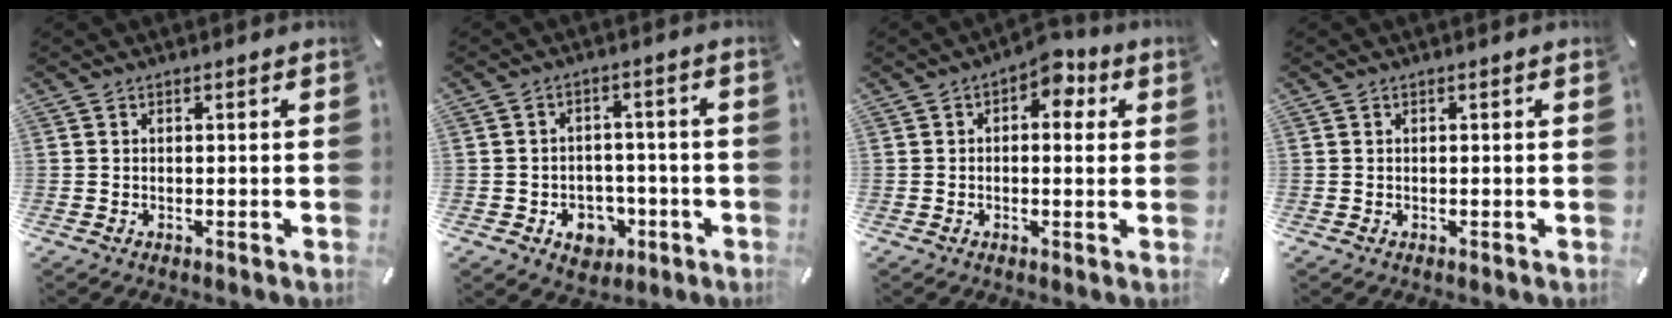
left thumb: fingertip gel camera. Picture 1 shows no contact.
{"total": 7.2, "force": [-2.7, 5.9, 3.0], "torque": [-0.026, 0.019, -0.045]}
{"total": 5.7, "force": [1.7, 3.2, 4.4], "torque": [-0.051, -0.006, 0.019]}
{"total": 0.0}